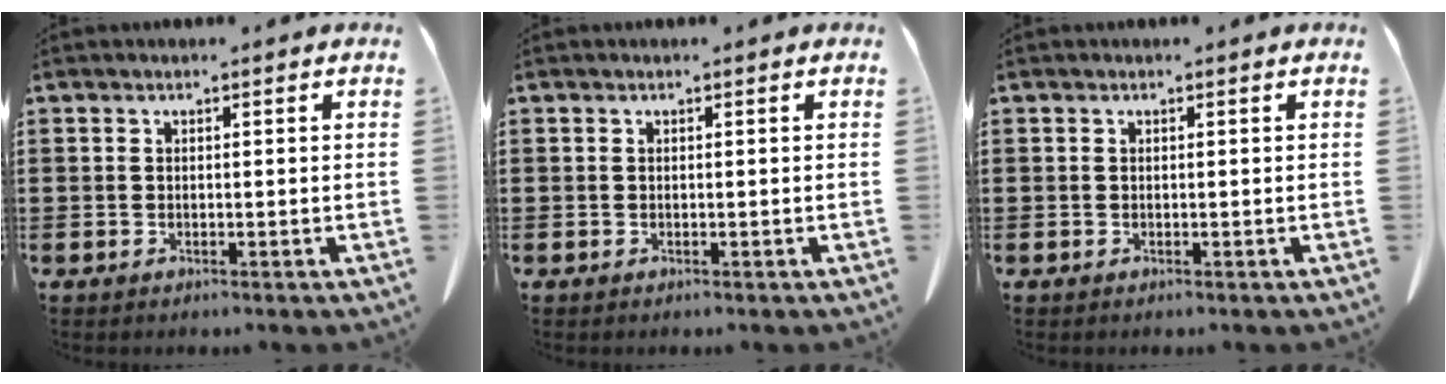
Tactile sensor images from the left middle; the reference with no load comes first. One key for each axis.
{"total": 0.0}
{"total": 0.0}